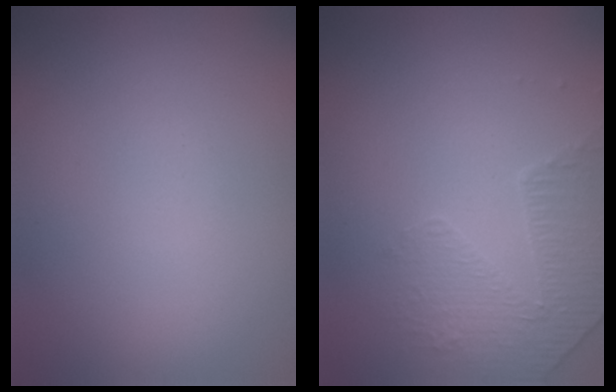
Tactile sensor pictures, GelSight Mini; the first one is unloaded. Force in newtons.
{"total": 1.8, "press": 1.4, "slide": 1.0}